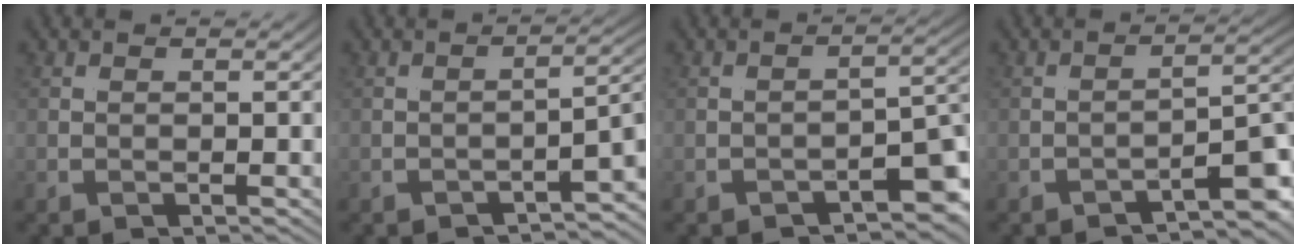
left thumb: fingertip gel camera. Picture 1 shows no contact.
{"total": 3.5, "force": [-2.0, -0.8, 2.8], "torque": [-0.049, 0.007, -0.024]}
{"total": 4.9, "force": [-2.3, 1.4, 4.0], "torque": [-0.071, -0.012, -0.023]}
{"total": 4.0, "force": [-2.2, -0.6, 3.3], "torque": [-0.053, 0.009, -0.029]}